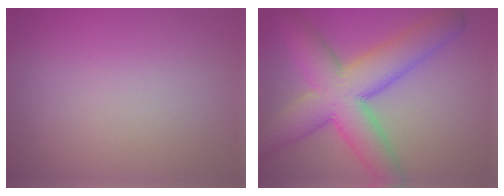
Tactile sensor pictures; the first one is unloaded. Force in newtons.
{"total": 9.5, "press": 9.5, "slide": 0.2}